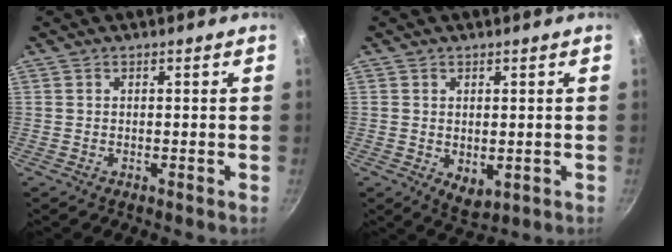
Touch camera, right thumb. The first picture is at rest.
{"total": 4.1, "force": [0.1, 2.7, 3.1], "torque": [-0.039, -0.016, 0.007]}